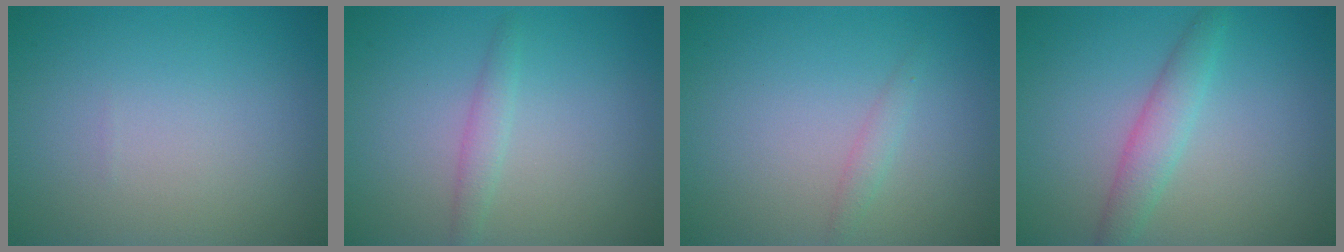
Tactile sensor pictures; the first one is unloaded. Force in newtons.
{"total": 1.3, "press": 1.3, "slide": 0.1}
{"total": 1.0, "press": 1.0, "slide": 0.0}
{"total": 2.7, "press": 2.7, "slide": 0.0}